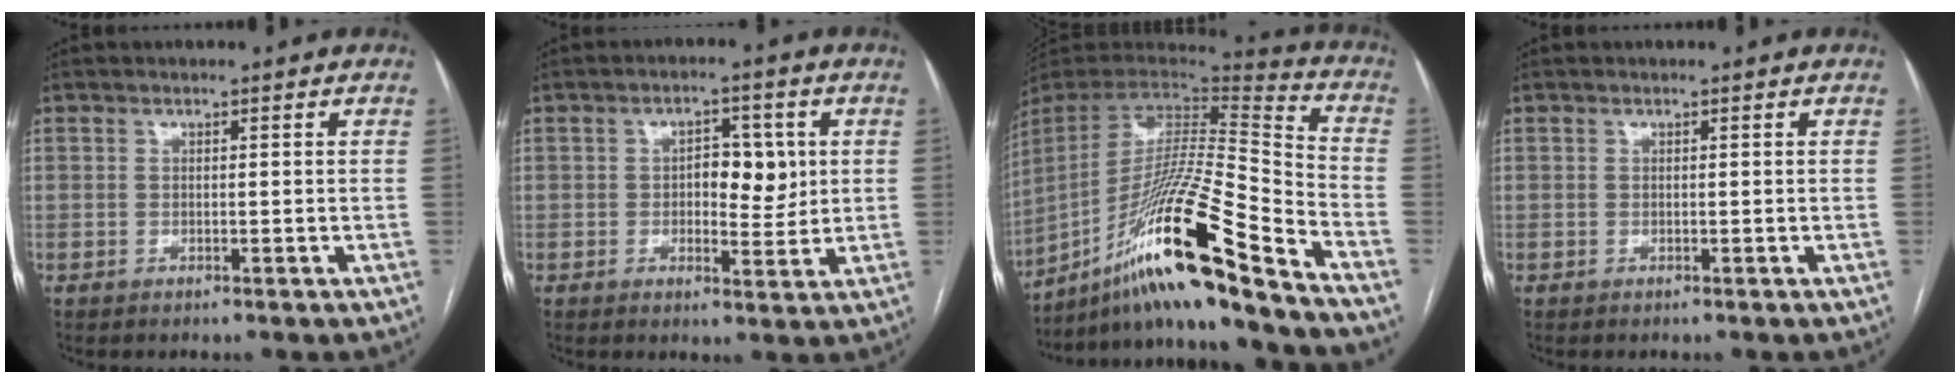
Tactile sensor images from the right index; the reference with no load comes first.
{"total": 6.0, "force": [0.8, 3.2, 5.0], "torque": [-0.067, 0.007, 0.013]}
{"total": 26.2, "force": [-17.7, -0.2, 19.3], "torque": [-0.345, -0.016, -0.318]}
{"total": 0.0}